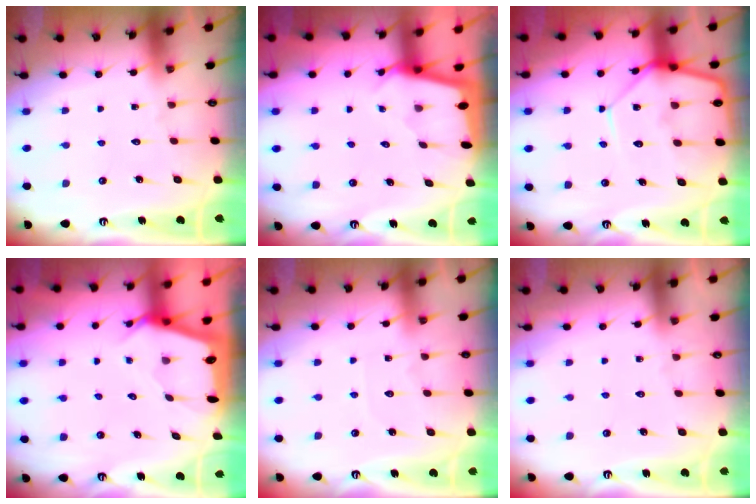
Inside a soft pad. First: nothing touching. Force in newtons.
{"total": 1.7, "press": 1.6, "slide": 0.3}
{"total": 10.8, "press": 10.8, "slide": 1.0}
{"total": 2.4, "press": 2.4, "slide": 0.2}
{"total": 3.4, "press": 3.4, "slide": 0.4}
{"total": 2.5, "press": 2.5, "slide": 0.4}